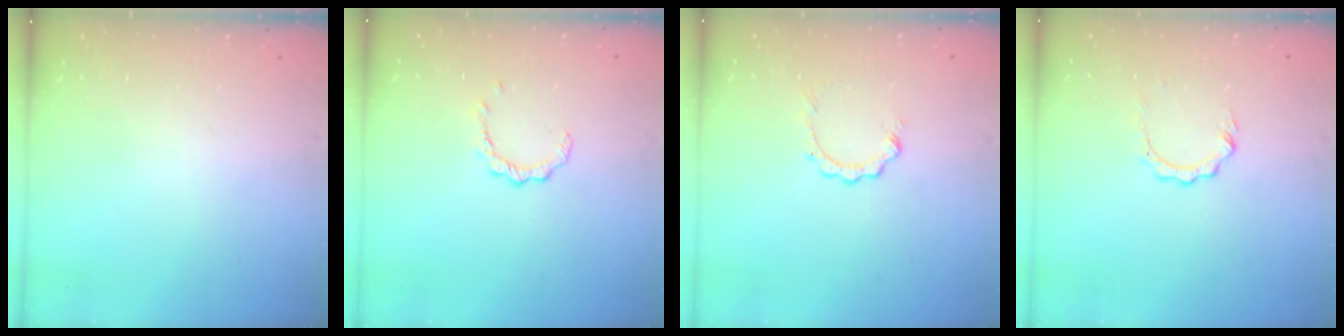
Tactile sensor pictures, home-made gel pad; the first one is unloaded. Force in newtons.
{"total": 2.4, "press": 2.4, "slide": 0.4}
{"total": 3.3, "press": 3.3, "slide": 0.4}
{"total": 4.1, "press": 4.1, "slide": 0.4}